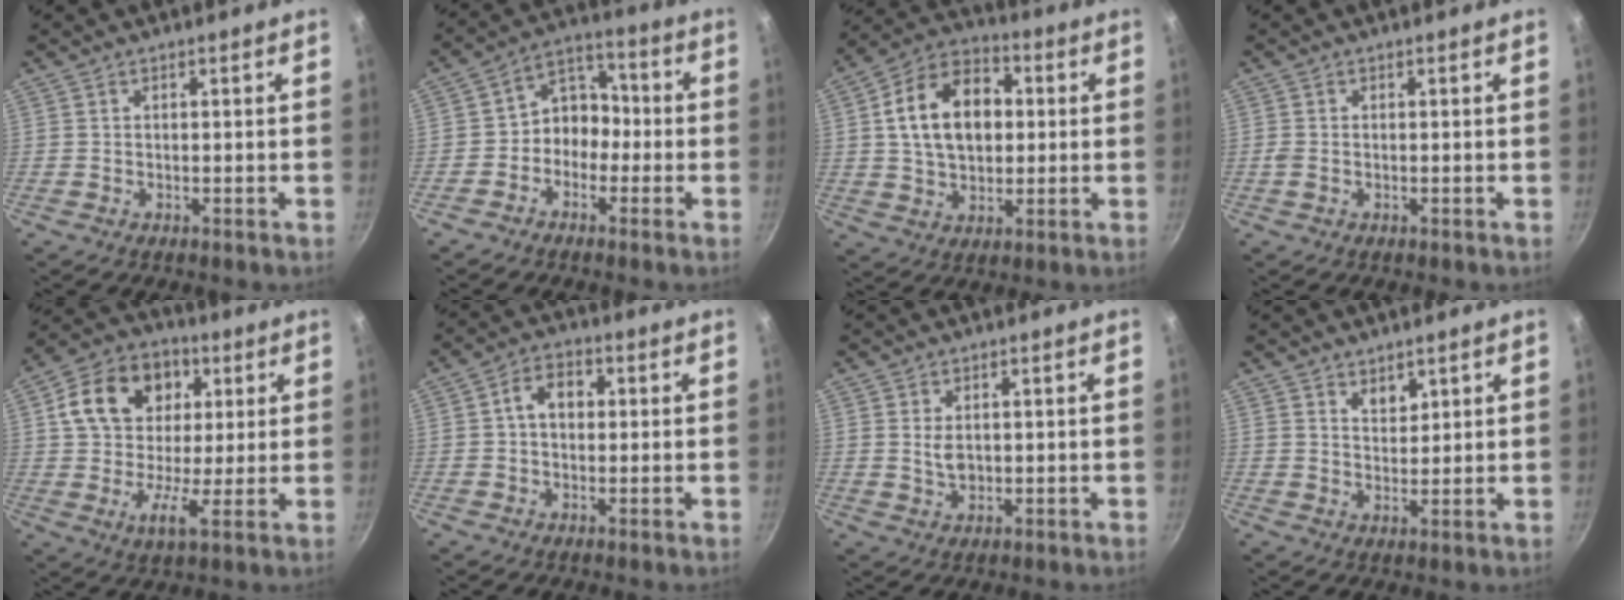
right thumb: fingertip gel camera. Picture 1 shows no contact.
{"total": 7.7, "force": [-2.1, 6.3, 4.0], "torque": [-0.017, 0.045, -0.052]}
{"total": 16.0, "force": [2.2, 11.0, 11.4], "torque": [-0.161, 0.021, 0.026]}
{"total": 1.1, "force": [-0.3, 0.7, 0.8], "torque": [-0.022, 0.001, -0.008]}
{"total": 15.7, "force": [4.6, 11.3, 9.9], "torque": [-0.152, 0.010, 0.059]}
{"total": 5.7, "force": [0.7, 4.2, 3.9], "torque": [-0.042, 0.014, 0.001]}
{"total": 3.2, "force": [0.5, 2.1, 2.3], "torque": [-0.038, -0.006, 0.012]}
{"total": 3.2, "force": [2.1, 1.7, 1.6], "torque": [-0.018, -0.020, 0.037]}